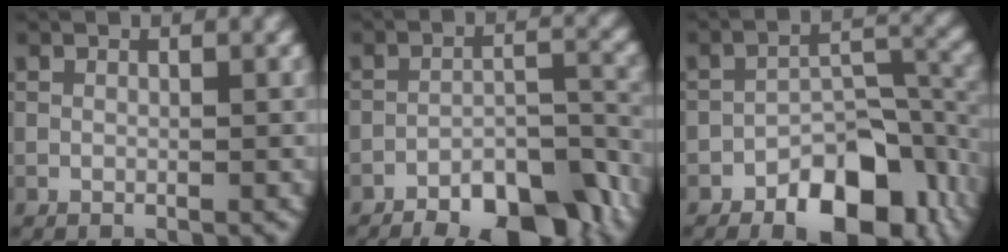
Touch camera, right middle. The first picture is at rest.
{"total": 10.0, "force": [-7.7, 3.4, 5.4], "torque": [-0.064, 0.001, -0.110]}
{"total": 9.8, "force": [-5.7, 4.9, 6.2], "torque": [-0.077, -0.003, -0.091]}